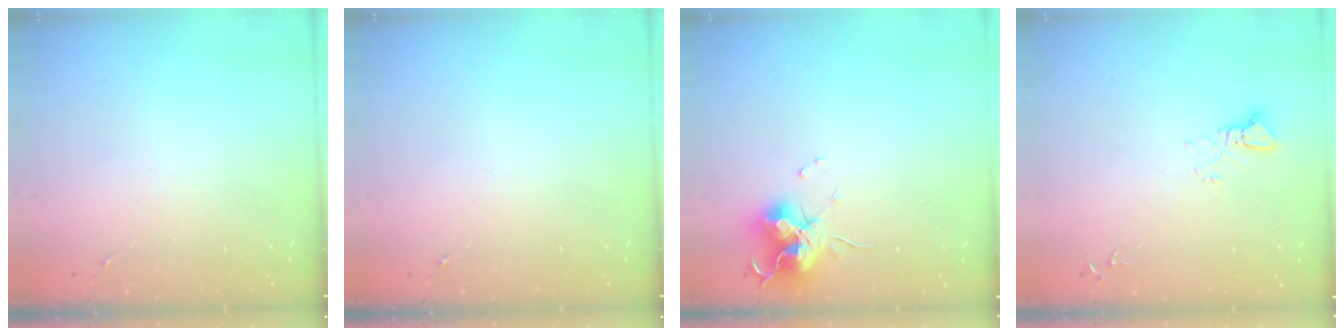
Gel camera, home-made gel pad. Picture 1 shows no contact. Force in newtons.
{"total": 0.0}
{"total": 14.3, "press": 14.2, "slide": 1.4}
{"total": 2.7, "press": 2.7, "slide": 0.1}